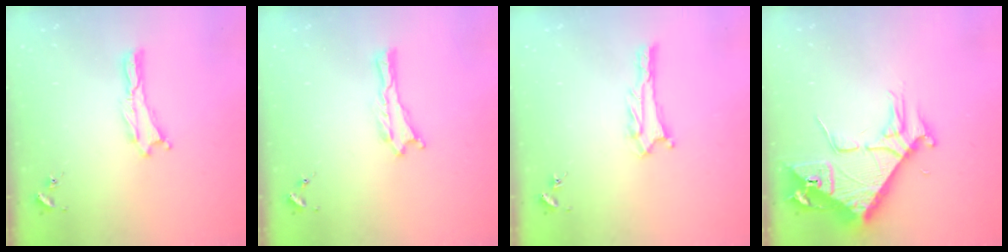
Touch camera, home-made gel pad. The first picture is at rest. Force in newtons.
{"total": 0.0}
{"total": 2.7, "press": 2.7, "slide": 0.2}
{"total": 7.9, "press": 7.8, "slide": 1.0}